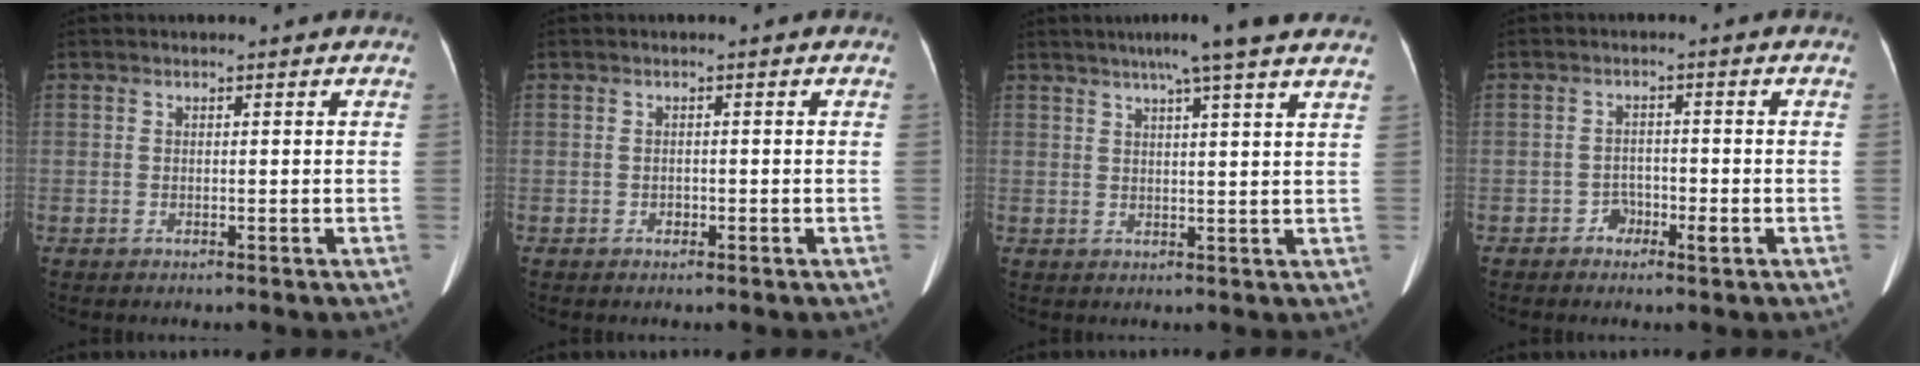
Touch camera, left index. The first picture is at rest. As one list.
[{"total": 0.6, "force": [-0.4, 0.5, 0.2], "torque": [-0.001, 0.003, -0.009]}, {"total": 10.6, "force": [8.3, -0.7, 6.6], "torque": [-0.099, 0.020, 0.090]}, {"total": 2.2, "force": [-1.3, 1.5, 1.1], "torque": [-0.011, 0.006, -0.023]}]